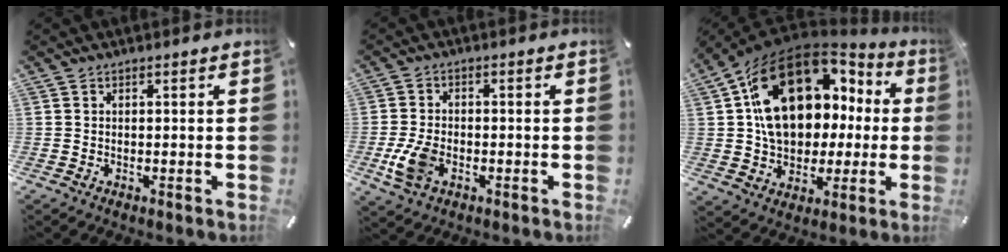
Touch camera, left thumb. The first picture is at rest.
{"total": 7.1, "force": [-2.2, 4.5, 5.1], "torque": [-0.121, 0.002, -0.042]}
{"total": 21.9, "force": [6.1, 16.0, 13.6], "torque": [-0.226, -0.020, 0.113]}